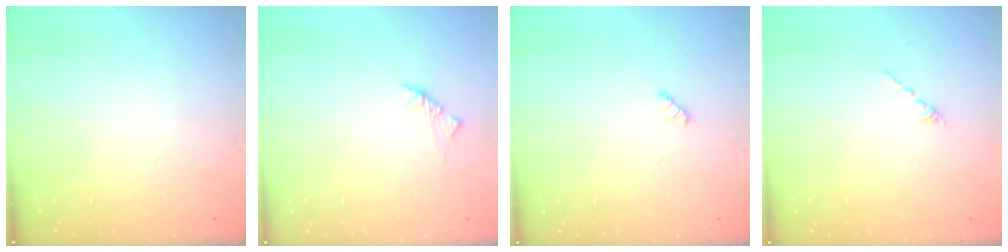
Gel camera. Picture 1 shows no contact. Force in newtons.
{"total": 1.7, "press": 1.6, "slide": 0.5}
{"total": 2.9, "press": 2.9, "slide": 0.3}
{"total": 0.6, "press": 0.5, "slide": 0.3}